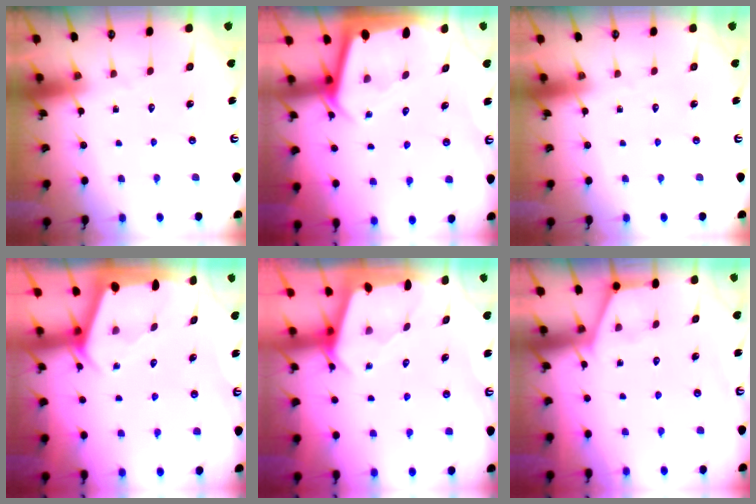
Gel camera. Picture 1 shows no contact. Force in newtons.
{"total": 2.6, "press": 2.6, "slide": 0.4}
{"total": 0.0}
{"total": 2.4, "press": 2.4, "slide": 0.3}
{"total": 2.6, "press": 2.6, "slide": 0.3}
{"total": 2.1, "press": 2.1, "slide": 0.4}